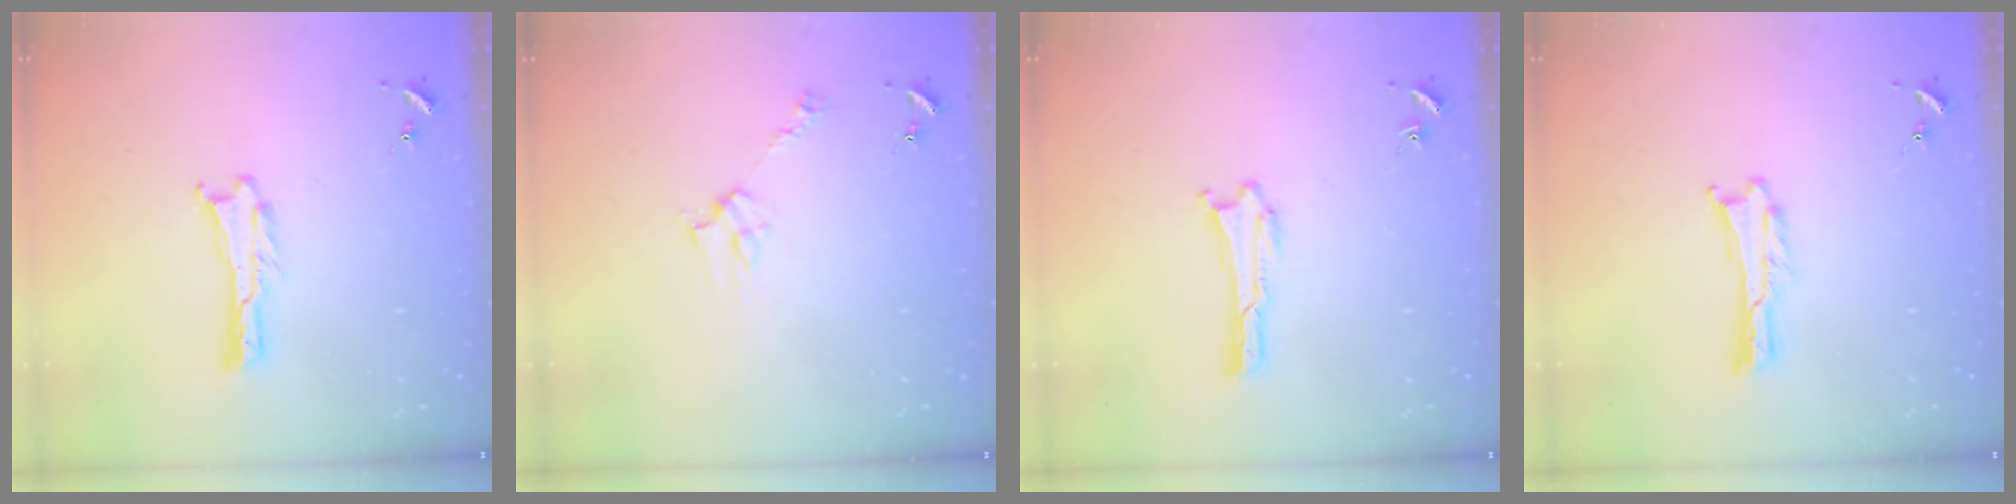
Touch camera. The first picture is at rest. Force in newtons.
{"total": 3.5, "press": 3.5, "slide": 0.4}
{"total": 0.0}
{"total": 0.0}